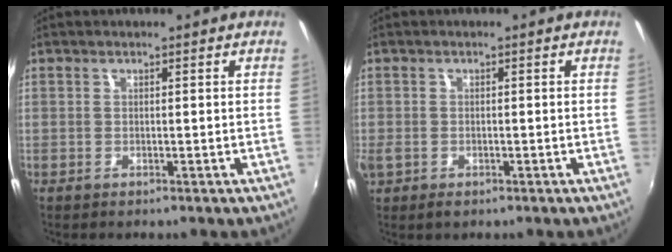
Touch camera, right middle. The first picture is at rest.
{"total": 3.6, "force": [-1.5, 2.5, 2.2], "torque": [-0.044, -0.011, -0.025]}